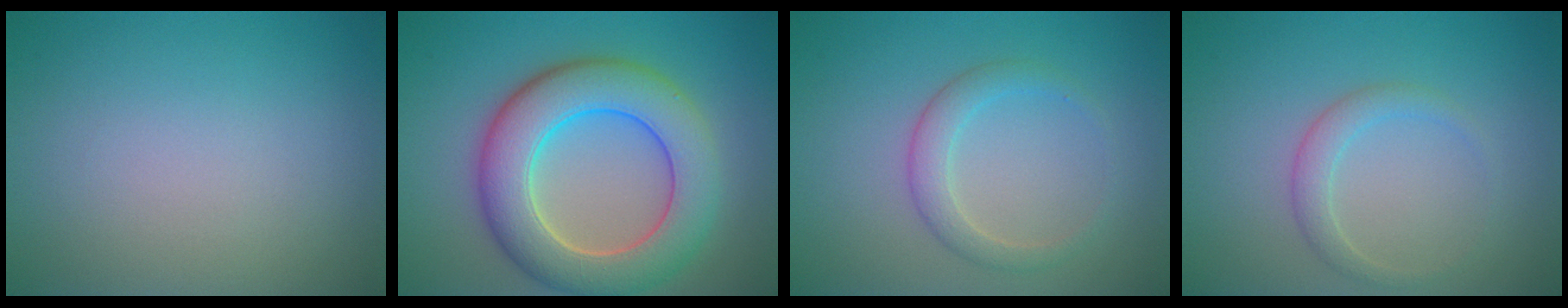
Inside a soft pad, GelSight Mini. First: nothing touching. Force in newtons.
{"total": 8.9, "press": 8.9, "slide": 0.4}
{"total": 2.3, "press": 2.3, "slide": 0.1}
{"total": 1.9, "press": 1.9, "slide": 0.0}